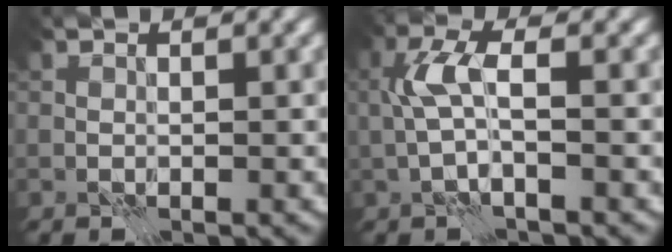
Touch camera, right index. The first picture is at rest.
{"total": 3.2, "force": [0.2, 0.8, 3.1], "torque": [-0.070, 0.015, -0.003]}